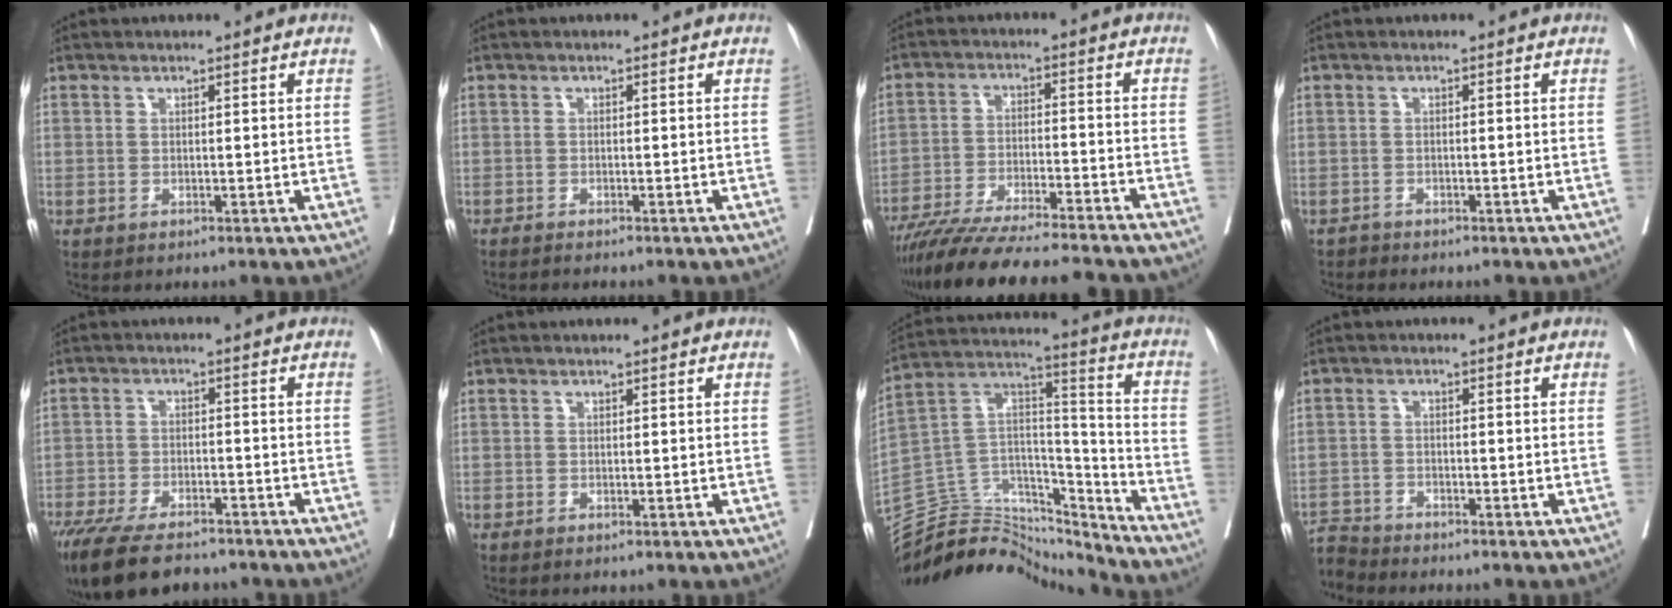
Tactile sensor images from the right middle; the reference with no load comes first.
{"total": 1.8, "force": [-1.6, -0.1, 0.8], "torque": [-0.012, -0.001, -0.021]}
{"total": 19.2, "force": [-17.0, 1.2, 8.9], "torque": [-0.150, -0.030, -0.263]}
{"total": 0.9, "force": [-0.8, 0.1, -0.3], "torque": [0.001, -0.003, -0.018]}
{"total": 14.4, "force": [-11.7, 4.3, 7.2], "torque": [-0.147, -0.021, -0.183]}
{"total": 0.0}
{"total": 19.2, "force": [-18.3, 5.2, 2.8], "torque": [-0.051, 0.073, -0.302]}
{"total": 4.3, "force": [-4.2, -0.1, -0.8], "torque": [0.016, -0.006, -0.081]}